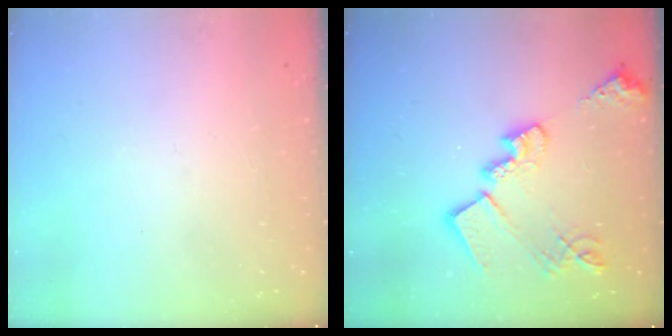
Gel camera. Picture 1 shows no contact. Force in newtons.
{"total": 19.2, "press": 19.1, "slide": 1.4}